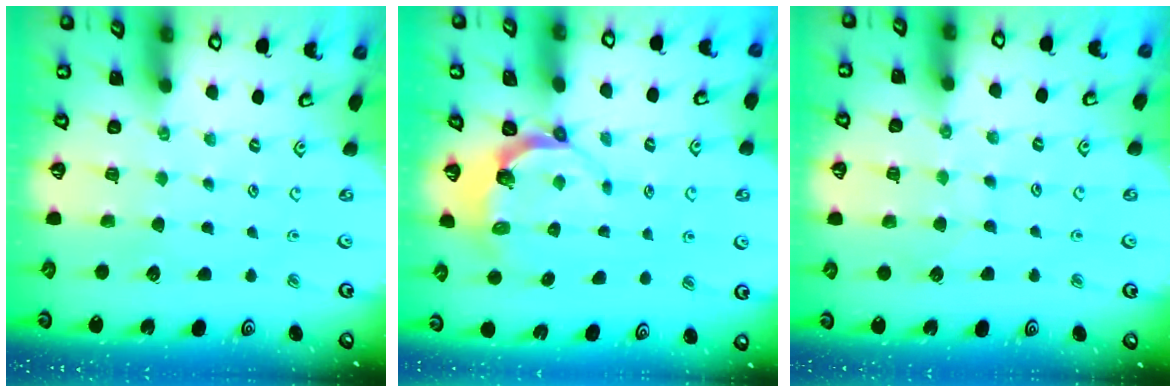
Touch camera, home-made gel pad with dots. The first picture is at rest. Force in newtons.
{"total": 5.0, "press": 4.0, "slide": 3.1}
{"total": 6.2, "press": 6.2, "slide": 0.5}